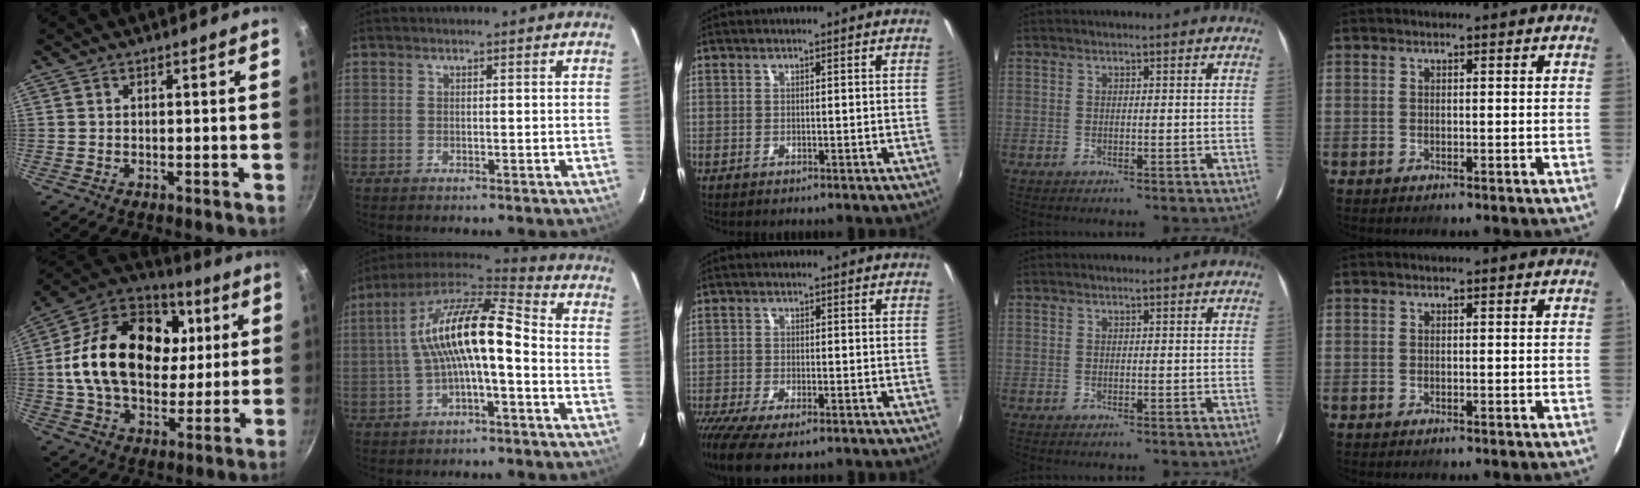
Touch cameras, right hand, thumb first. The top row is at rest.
{"thumb": {"total": 27.1, "force": [4.4, 19.0, 18.9], "torque": [-0.311, 0.016, 0.068]}, "index": {"total": 14.4, "force": [-1.3, 3.8, 13.9], "torque": [-0.254, 0.024, -0.028]}, "middle": {"total": 9.2, "force": [-6.6, 2.5, 5.8], "torque": [-0.140, -0.046, -0.121]}}